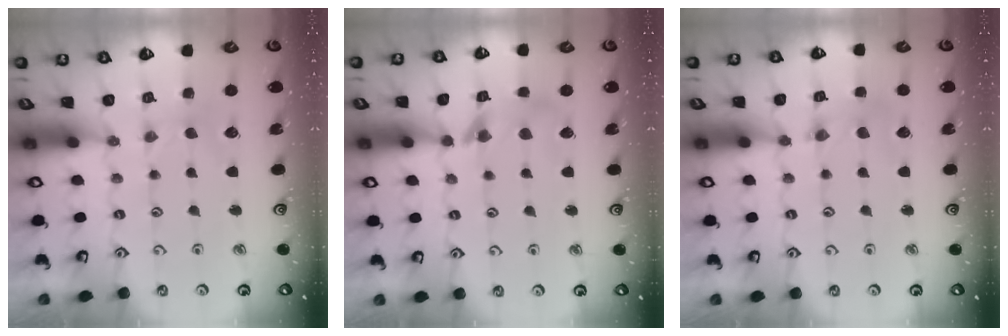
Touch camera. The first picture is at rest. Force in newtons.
{"total": 9.5, "press": 9.5, "slide": 1.1}
{"total": 1.6, "press": 1.6, "slide": 0.3}